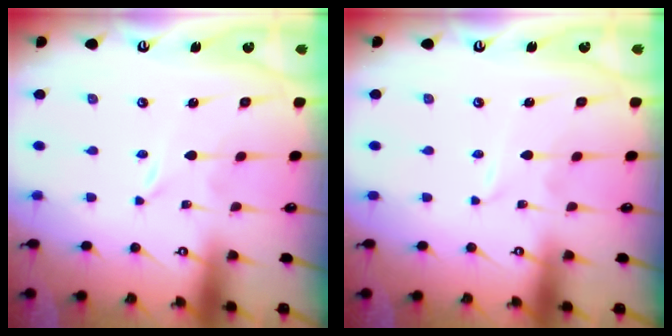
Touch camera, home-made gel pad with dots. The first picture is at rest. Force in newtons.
{"total": 1.0, "press": 1.0, "slide": 0.0}